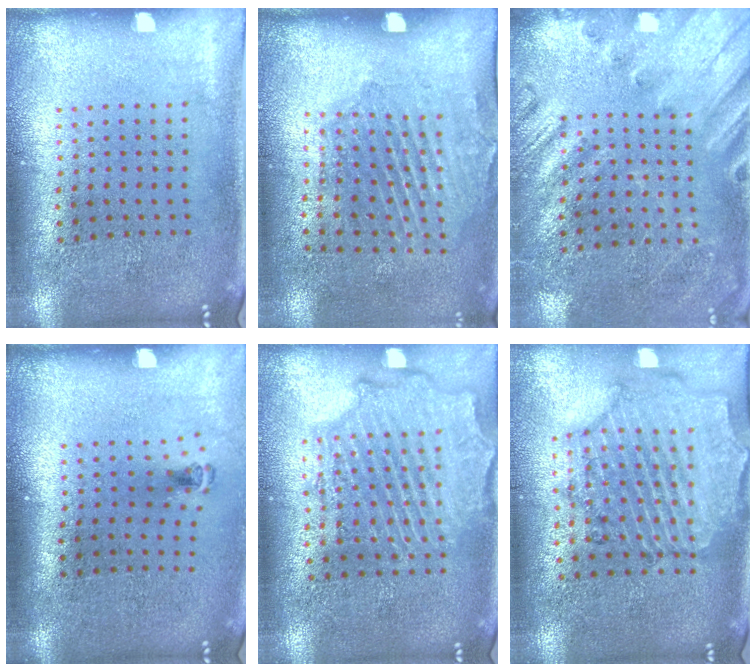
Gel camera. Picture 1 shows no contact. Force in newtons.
{"total": 1.9, "press": 1.2, "slide": 1.5}
{"total": 2.2, "press": 2.0, "slide": 1.0}
{"total": 0.5, "press": 0.3, "slide": 0.4}
{"total": 2.1, "press": 2.0, "slide": 0.4}
{"total": 1.6, "press": 1.6, "slide": 0.3}